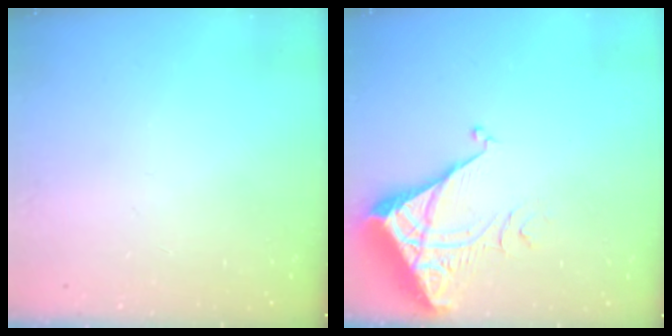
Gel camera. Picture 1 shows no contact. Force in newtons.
{"total": 5.4, "press": 5.4, "slide": 0.7}